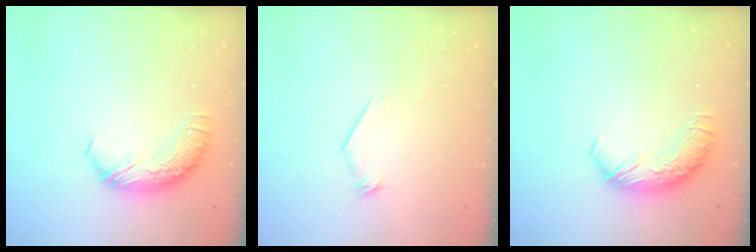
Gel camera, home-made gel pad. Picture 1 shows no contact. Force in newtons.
{"total": 6.8, "press": 6.8, "slide": 0.7}
{"total": 0.0}